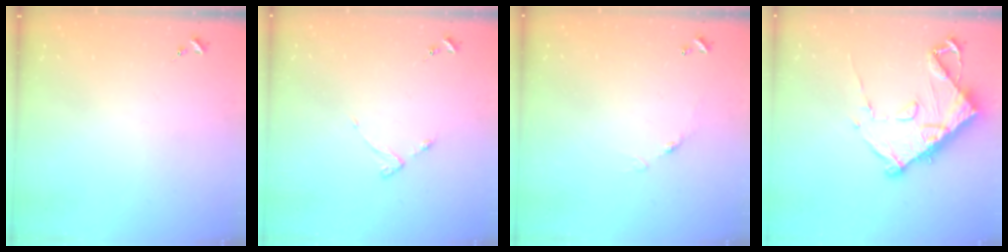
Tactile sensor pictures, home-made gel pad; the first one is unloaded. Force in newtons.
{"total": 3.4, "press": 3.3, "slide": 0.5}
{"total": 4.7, "press": 4.7, "slide": 0.2}
{"total": 12.0, "press": 11.9, "slide": 1.1}